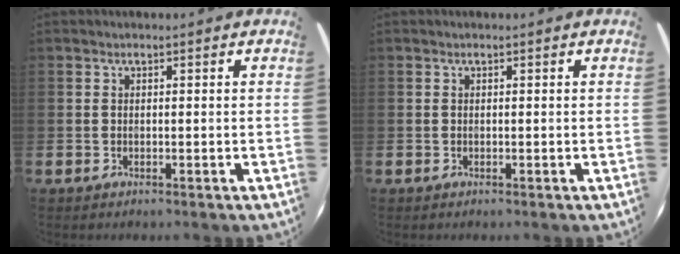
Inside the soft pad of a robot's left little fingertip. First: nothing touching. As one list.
[{"total": 0.0}]